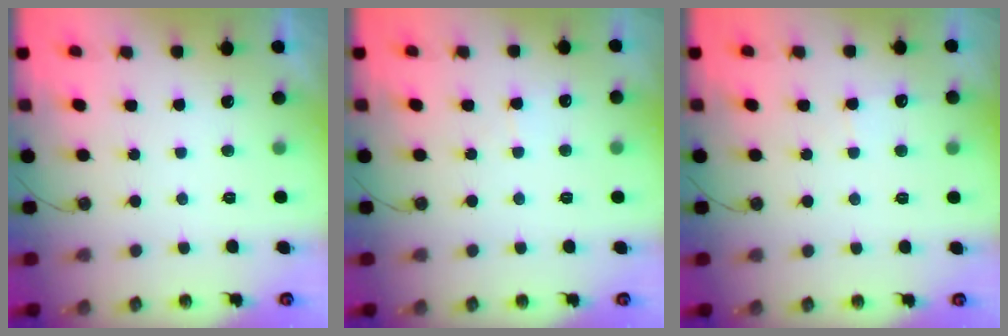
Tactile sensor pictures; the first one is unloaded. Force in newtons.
{"total": 3.8, "press": 3.8, "slide": 0.3}
{"total": 5.5, "press": 5.5, "slide": 0.7}